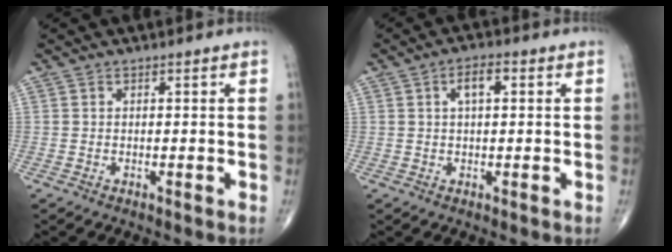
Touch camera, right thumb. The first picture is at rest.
{"total": 3.9, "force": [1.1, 1.6, 3.4], "torque": [-0.055, 0.008, 0.016]}